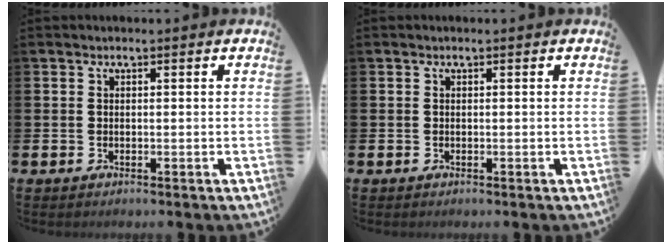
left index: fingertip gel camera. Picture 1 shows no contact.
{"total": 0.0}